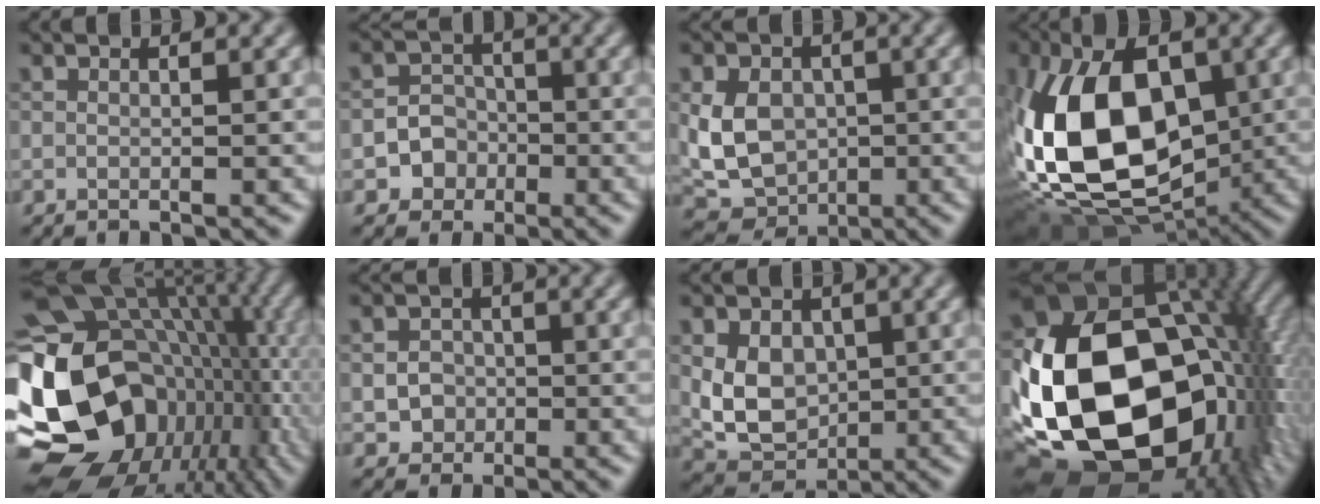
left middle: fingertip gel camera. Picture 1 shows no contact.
{"total": 3.4, "force": [-1.3, 3.0, 0.7], "torque": [0.018, 0.009, -0.037]}
{"total": 6.3, "force": [-0.1, 5.0, 3.9], "torque": [-0.077, -0.008, -0.003]}
{"total": 17.1, "force": [-0.9, 10.4, 13.6], "torque": [-0.266, 0.003, -0.032]}
{"total": 19.4, "force": [-3.5, 14.4, 12.6], "torque": [-0.222, -0.005, -0.036]}
{"total": 2.3, "force": [-0.6, 2.1, 0.7], "torque": [0.000, 0.002, -0.016]}
{"total": 5.5, "force": [0.4, 4.3, 3.5], "torque": [-0.065, -0.007, 0.007]}
{"total": 21.8, "force": [-2.3, 15.0, 15.6], "torque": [-0.317, -0.030, -0.010]}